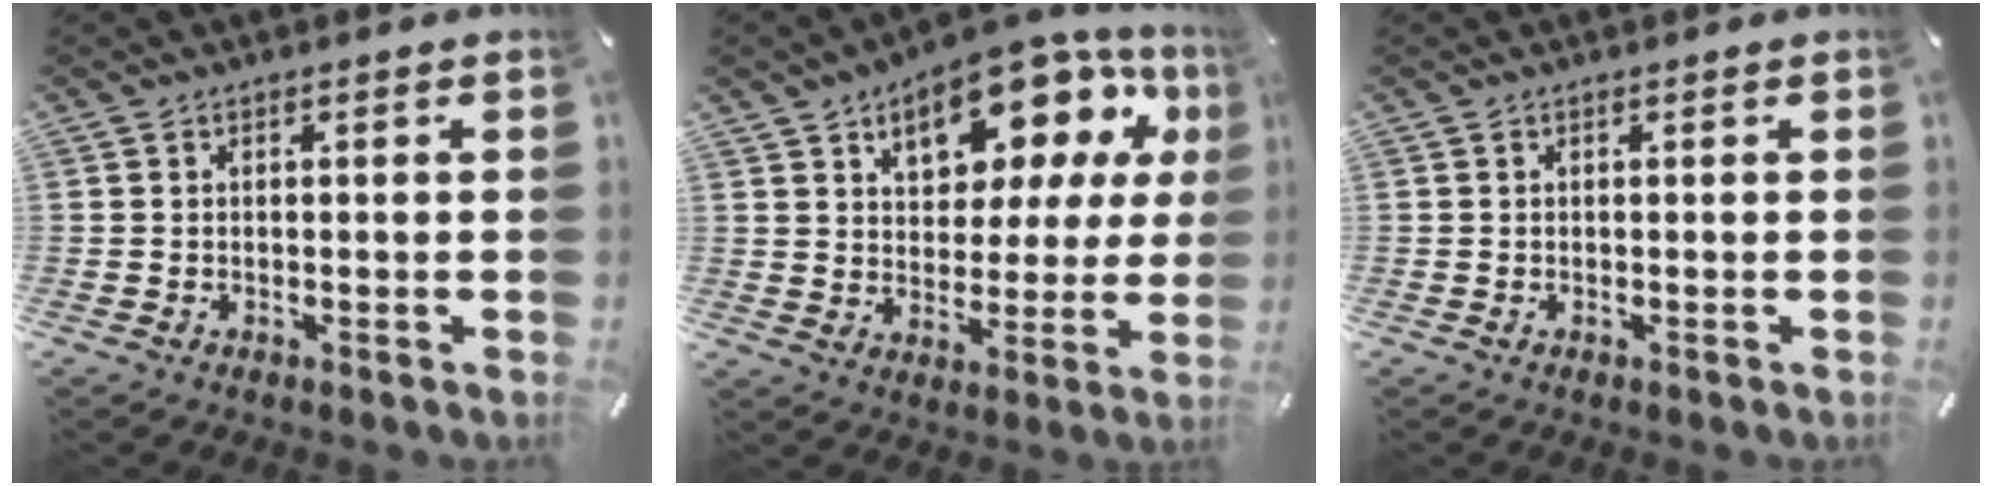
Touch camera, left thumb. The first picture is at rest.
{"total": 15.6, "force": [9.2, 8.9, 8.9], "torque": [-0.130, -0.061, 0.156]}
{"total": 0.0}